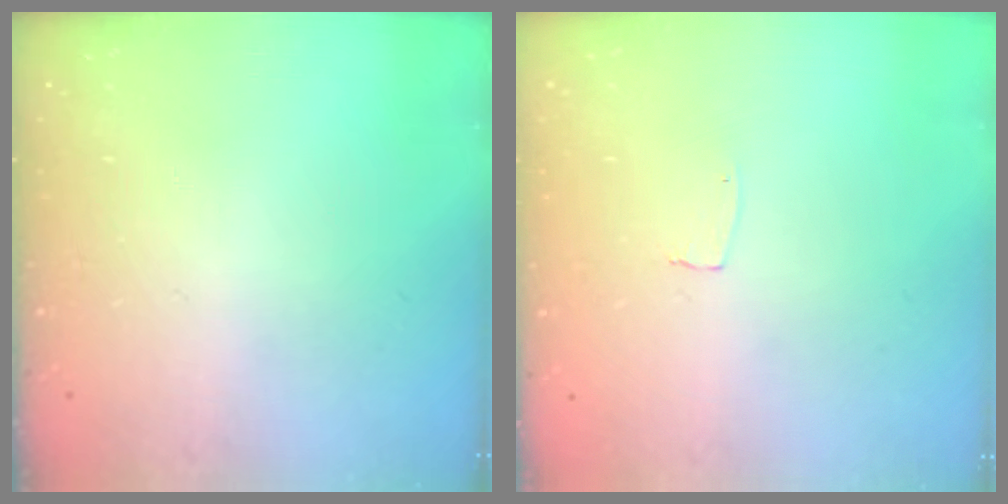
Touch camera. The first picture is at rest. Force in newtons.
{"total": 3.0, "press": 3.0, "slide": 0.2}